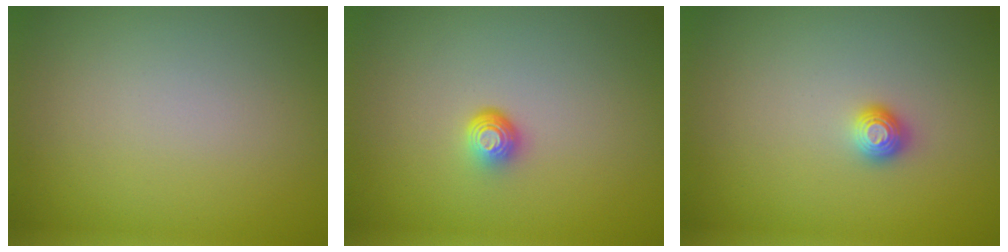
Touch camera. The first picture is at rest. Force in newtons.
{"total": 1.5, "press": 0.9, "slide": 1.2}
{"total": 1.1, "press": 1.0, "slide": 0.2}